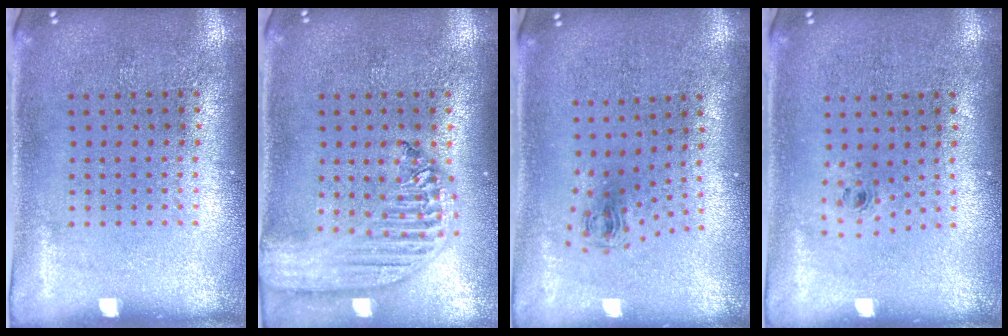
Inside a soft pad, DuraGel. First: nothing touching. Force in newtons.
{"total": 2.4, "press": 2.1, "slide": 1.2}
{"total": 0.7, "press": 0.4, "slide": 0.6}
{"total": 0.7, "press": 0.3, "slide": 0.6}